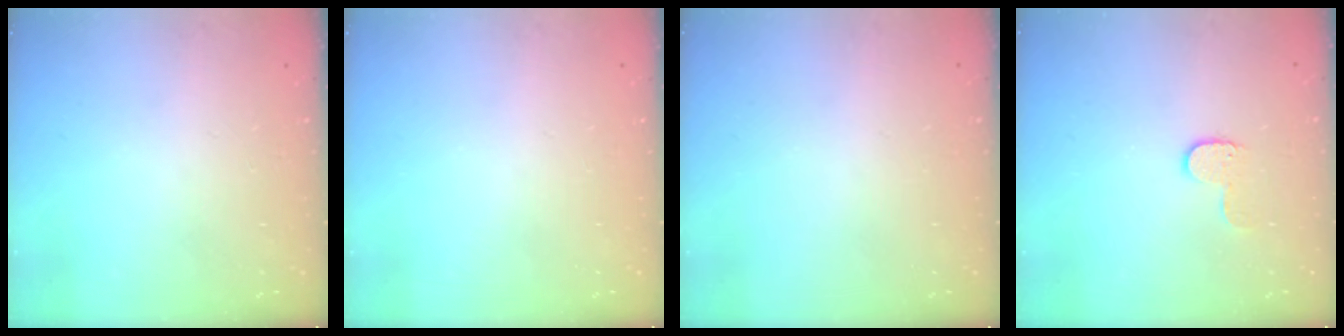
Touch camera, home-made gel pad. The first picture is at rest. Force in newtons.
{"total": 0.0}
{"total": 0.6, "press": 0.6, "slide": 0.2}
{"total": 7.2, "press": 7.2, "slide": 0.4}